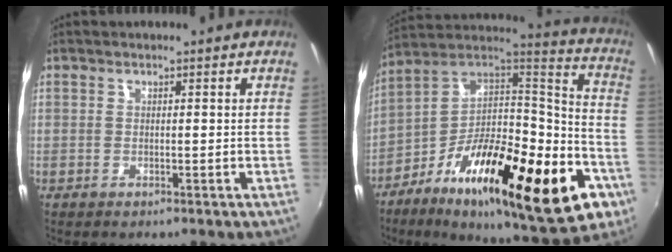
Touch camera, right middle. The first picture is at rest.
{"total": 33.5, "force": [-14.2, 11.7, 28.0], "torque": [-0.434, -0.005, -0.232]}